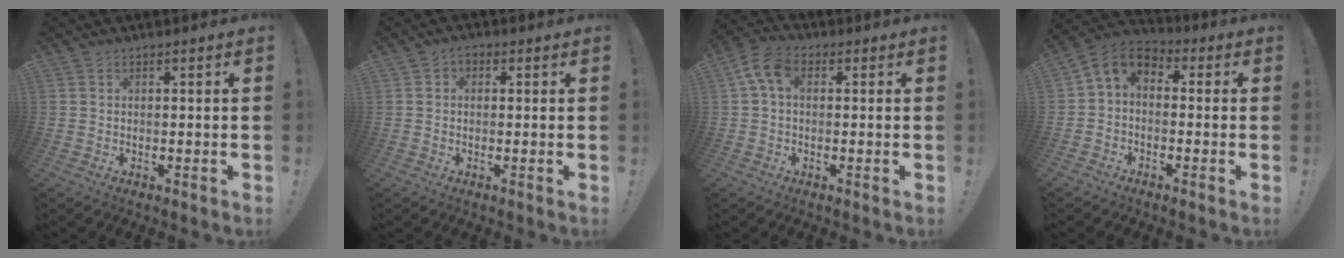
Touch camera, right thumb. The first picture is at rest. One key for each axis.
{"total": 2.0, "fx": -0.3, "fy": 1.6, "fz": 1.1, "tx": -0.021, "ty": 0.008, "tz": -0.006}
{"total": 7.1, "fx": 1.5, "fy": 4.2, "fz": 5.5, "tx": -0.115, "ty": 0.005, "tz": 0.031}
{"total": 6.0, "fx": -0.4, "fy": 4.4, "fz": 4.1, "tx": -0.081, "ty": 0.011, "tz": -0.004}